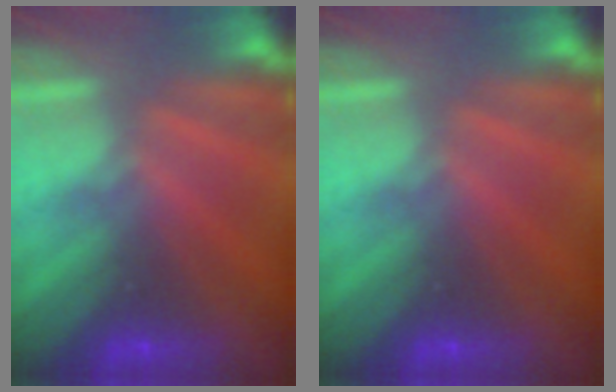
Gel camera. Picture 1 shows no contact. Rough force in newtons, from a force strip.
{"total": 0.0}